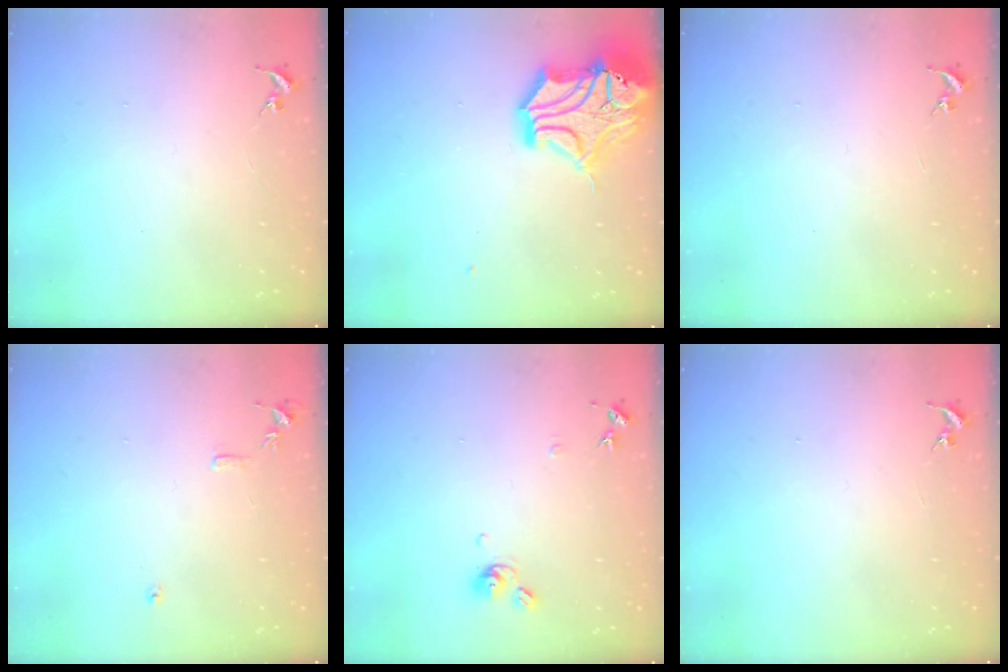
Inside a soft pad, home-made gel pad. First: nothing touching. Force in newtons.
{"total": 18.3, "press": 18.2, "slide": 2.4}
{"total": 0.0}
{"total": 7.8, "press": 7.8, "slide": 0.8}
{"total": 7.9, "press": 7.9, "slide": 0.8}
{"total": 0.0}